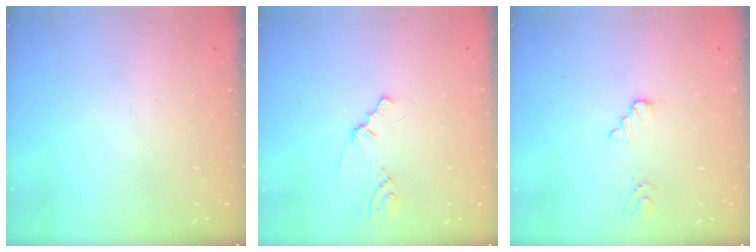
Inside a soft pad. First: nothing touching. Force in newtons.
{"total": 0.7, "press": 0.7, "slide": 0.3}
{"total": 1.6, "press": 1.6, "slide": 0.2}